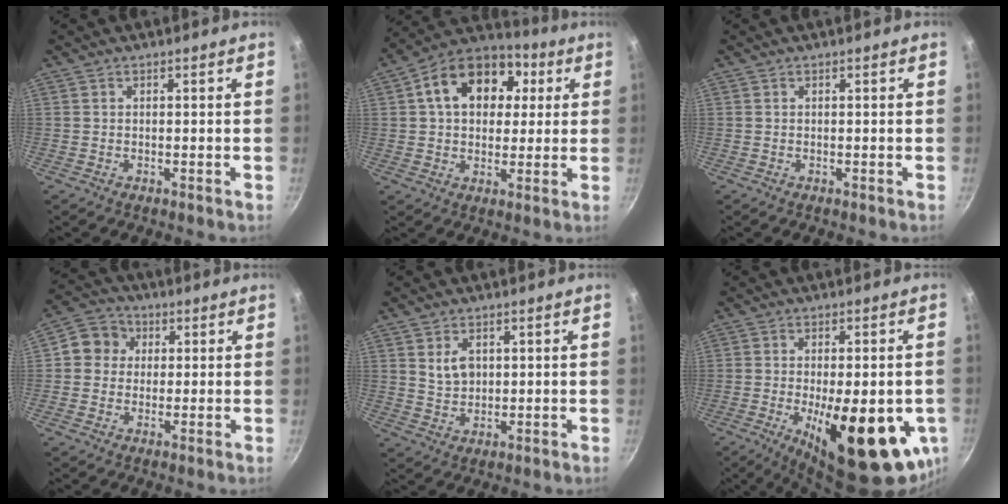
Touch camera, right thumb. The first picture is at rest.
{"total": 17.1, "force": [4.4, 12.4, 11.0], "torque": [-0.160, 0.024, 0.054]}
{"total": 0.0}
{"total": 6.9, "force": [1.3, 6.2, 2.5], "torque": [-0.007, 0.012, 0.005]}
{"total": 4.5, "force": [1.5, 3.2, 2.8], "torque": [-0.036, -0.008, 0.032]}
{"total": 20.3, "force": [-5.2, 7.3, 18.2], "torque": [-0.233, -0.012, -0.062]}